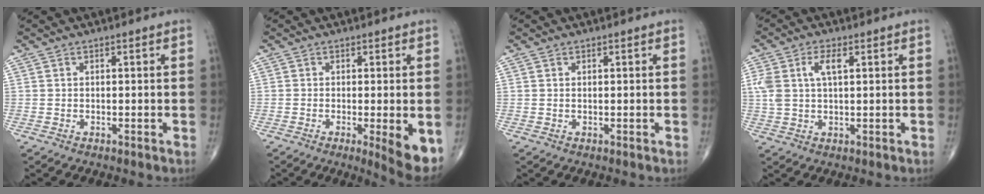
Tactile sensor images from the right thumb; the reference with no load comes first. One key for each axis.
{"total": 6.3, "fx": -1.8, "fy": 1.1, "fz": 6.0, "tx": -0.084, "ty": -0.017, "tz": -0.027}
{"total": 0.0}
{"total": 6.3, "fx": 1.9, "fy": 2.9, "fz": 5.2, "tx": -0.127, "ty": 0.013, "tz": 0.040}